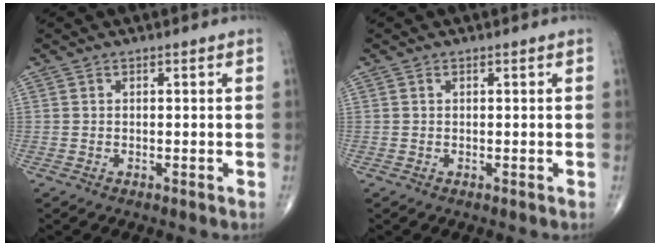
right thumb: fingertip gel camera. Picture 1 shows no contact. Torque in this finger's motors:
{"motor_torque": [-0.37, 0.10, 0.14, 0.09, -0.01]}